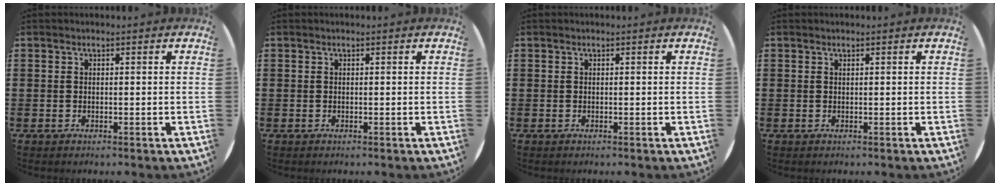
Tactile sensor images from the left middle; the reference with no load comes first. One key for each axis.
{"total": 0.0}
{"total": 0.0}
{"total": 0.0}